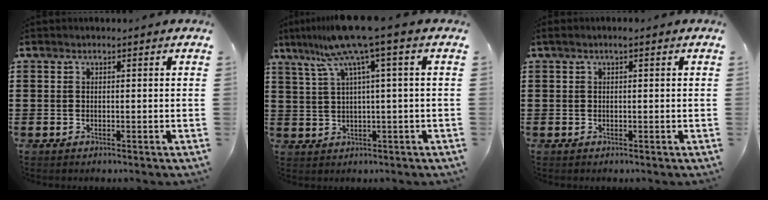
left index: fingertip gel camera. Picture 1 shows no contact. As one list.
[{"total": 8.9, "force": [4.2, -0.6, 7.8], "torque": [-0.174, -0.018, 0.067]}, {"total": 0.8, "force": [0.2, 0.1, 0.8], "torque": [-0.014, 0.001, 0.004]}]